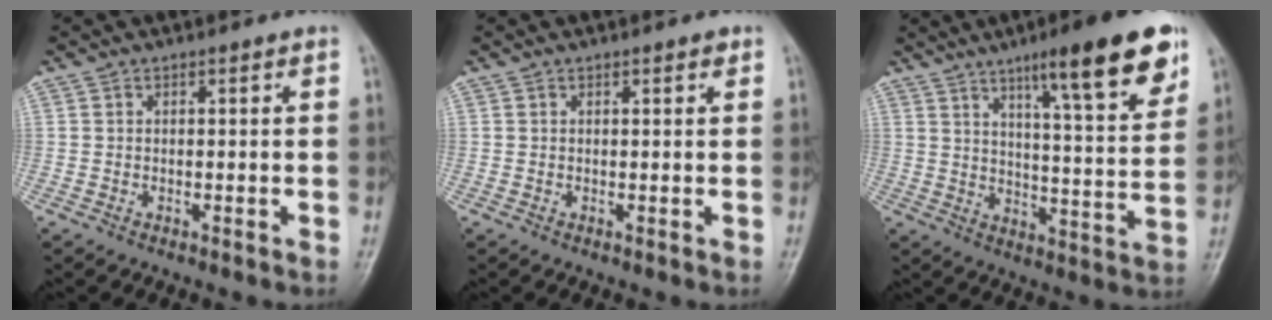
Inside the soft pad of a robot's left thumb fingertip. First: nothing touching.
{"total": 1.1, "force": [0.6, 0.3, 0.8], "torque": [-0.009, -0.001, 0.007]}
{"total": 18.4, "force": [10.8, 3.3, 14.6], "torque": [-0.183, -0.047, 0.160]}